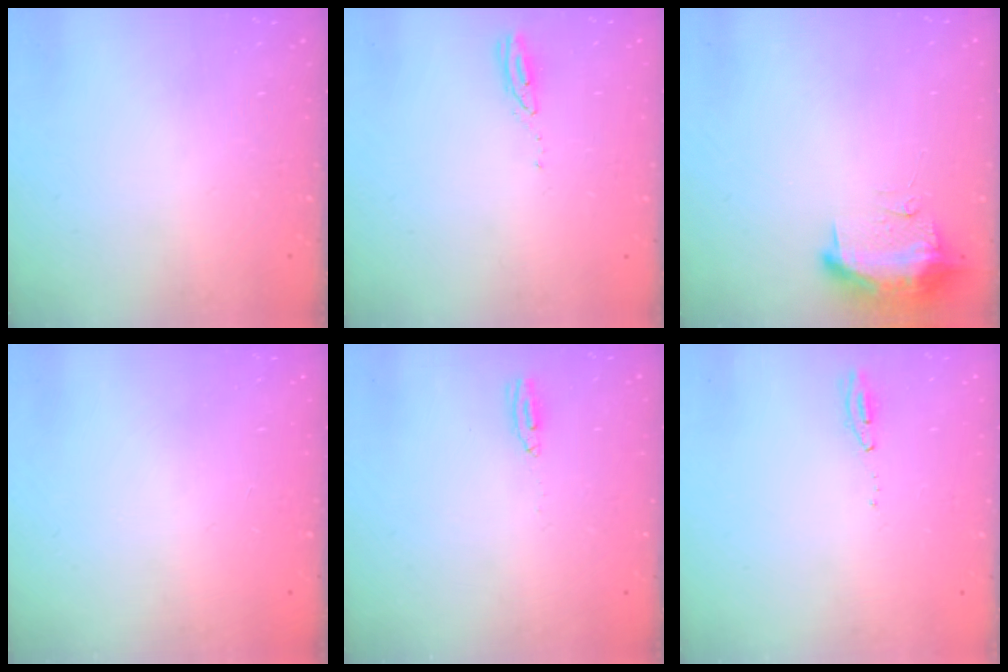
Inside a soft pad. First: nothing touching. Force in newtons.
{"total": 3.0, "press": 3.0, "slide": 0.2}
{"total": 10.0, "press": 9.9, "slide": 1.7}
{"total": 0.0}
{"total": 3.4, "press": 3.0, "slide": 1.7}
{"total": 5.0, "press": 3.7, "slide": 3.3}